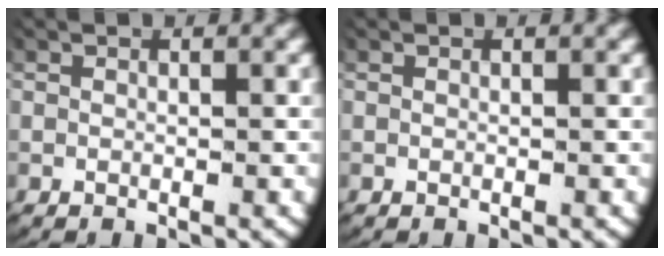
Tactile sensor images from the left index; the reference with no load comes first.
{"total": 0.0}